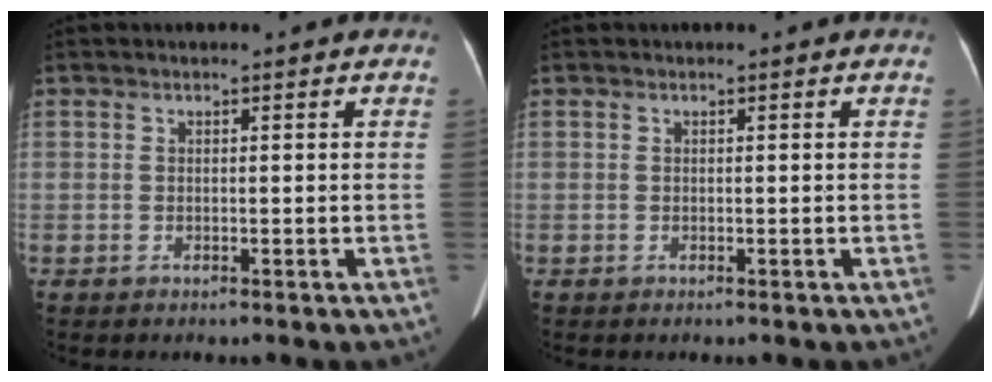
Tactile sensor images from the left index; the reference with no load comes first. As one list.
[{"total": 0.0}]